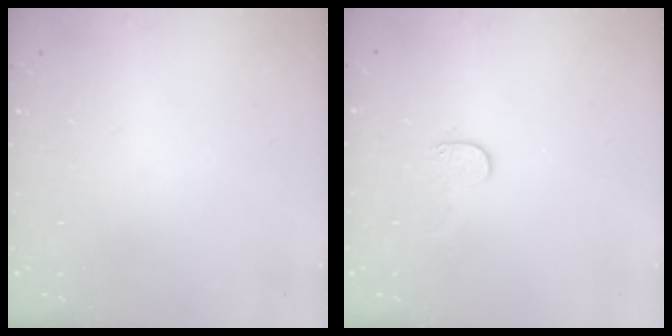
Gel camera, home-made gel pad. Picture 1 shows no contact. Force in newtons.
{"total": 4.1, "press": 4.1, "slide": 0.4}